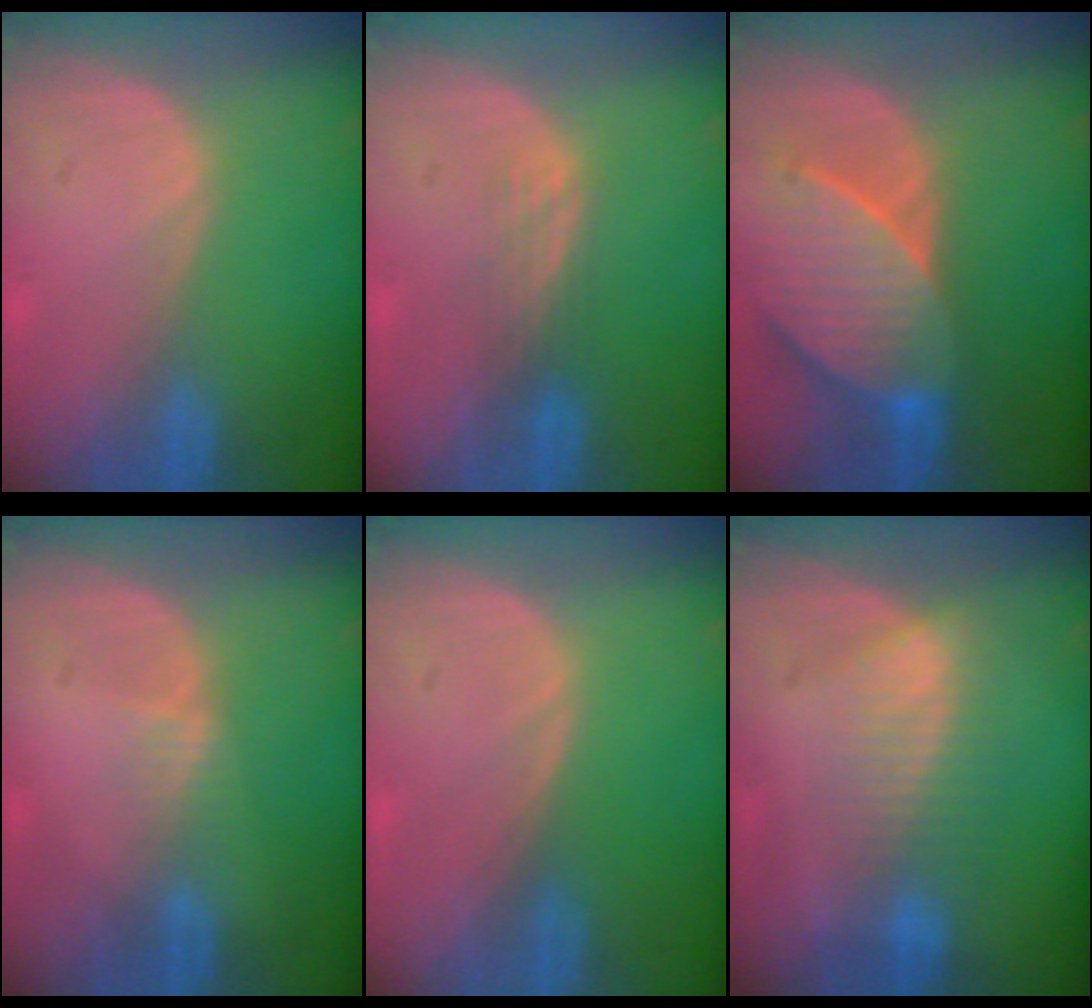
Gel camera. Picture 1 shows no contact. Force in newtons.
{"total": 2.2, "press": 2.2, "slide": 0.2}
{"total": 9.5, "press": 8.6, "slide": 3.8}
{"total": 1.3, "press": 1.3, "slide": 0.2}
{"total": 0.0}
{"total": 6.9, "press": 6.3, "slide": 2.7}